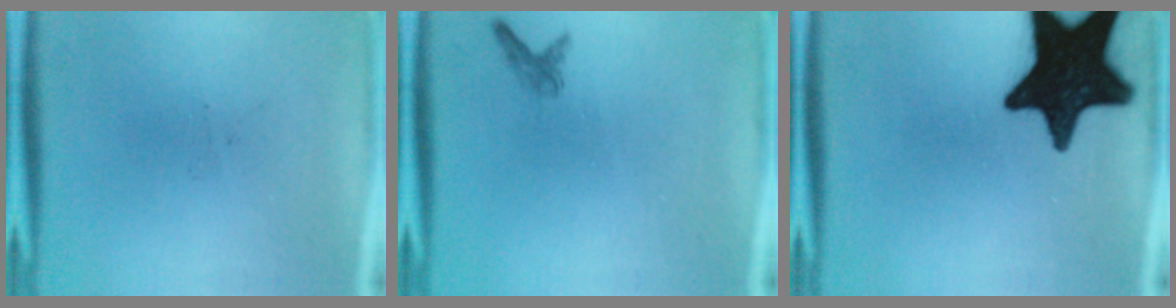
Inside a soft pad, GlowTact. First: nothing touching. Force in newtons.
{"total": 1.1}
{"total": 19.3}